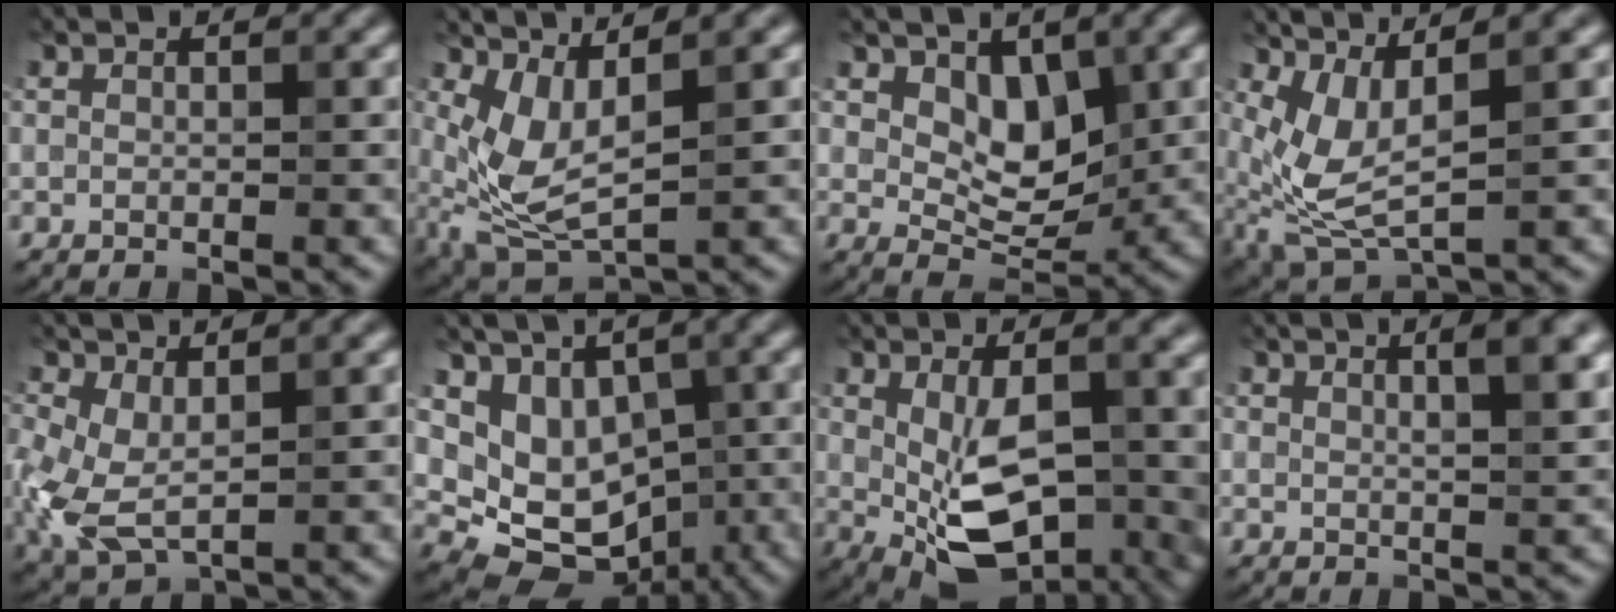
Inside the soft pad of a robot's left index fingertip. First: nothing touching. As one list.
[{"total": 4.3, "force": [0.3, 1.8, 4.0], "torque": [-0.106, -0.014, 0.013]}, {"total": 3.1, "force": [1.0, 2.3, 1.8], "torque": [-0.024, -0.016, 0.013]}, {"total": 4.9, "force": [0.4, 1.8, 4.5], "torque": [-0.121, -0.009, 0.014]}, {"total": 4.2, "force": [-0.6, 2.4, 3.4], "torque": [-0.100, -0.015, -0.007]}, {"total": 6.5, "force": [0.7, 5.6, 3.3], "torque": [-0.027, -0.017, 0.022]}, {"total": 8.0, "force": [-0.1, 4.0, 6.9], "torque": [-0.116, -0.022, 0.009]}, {"total": 3.9, "force": [2.0, 1.3, 3.1], "torque": [-0.010, 0.017, 0.003]}]